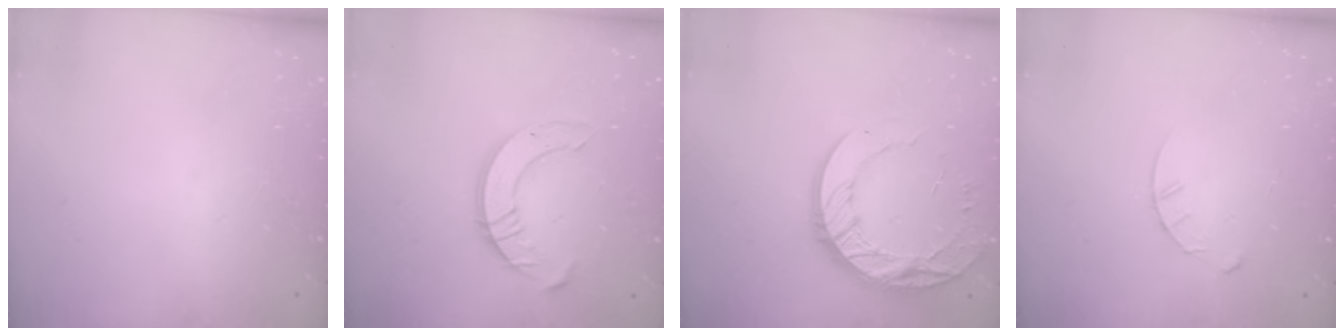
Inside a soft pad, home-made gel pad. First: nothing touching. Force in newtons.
{"total": 10.5, "press": 10.5, "slide": 0.9}
{"total": 15.4, "press": 15.3, "slide": 1.3}
{"total": 3.4, "press": 3.4, "slide": 0.3}